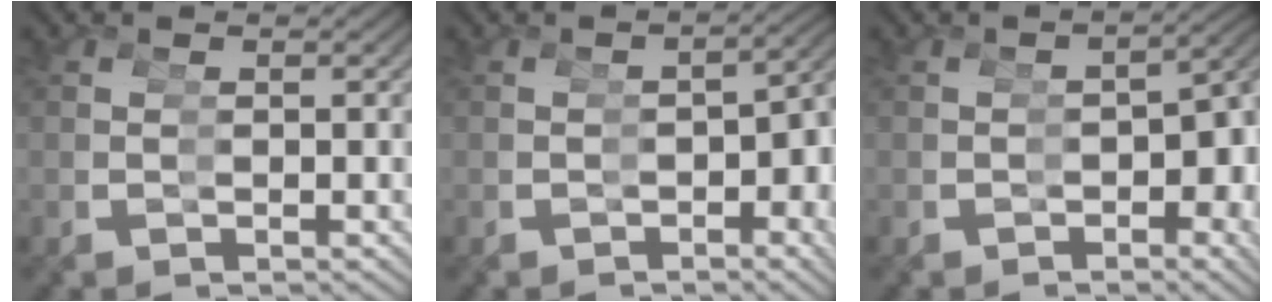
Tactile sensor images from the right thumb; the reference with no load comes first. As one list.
[{"total": 5.5, "force": [-0.7, 3.0, 4.6], "torque": [-0.052, 0.002, -0.013]}, {"total": 6.4, "force": [-1.0, 3.8, 5.1], "torque": [-0.061, -0.005, -0.014]}]